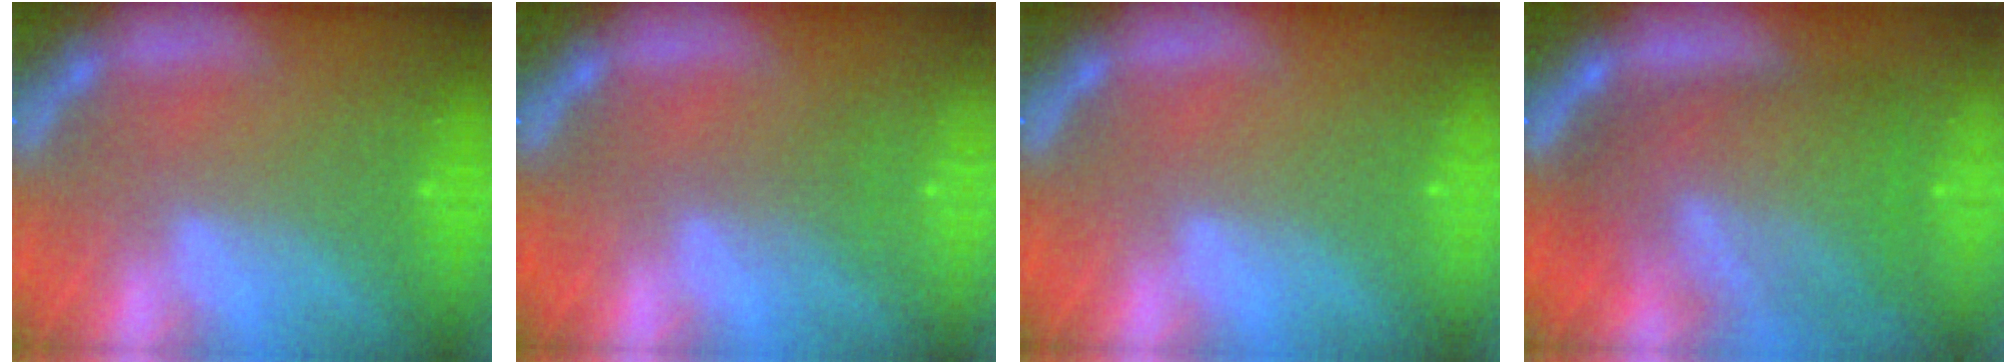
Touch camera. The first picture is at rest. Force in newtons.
{"total": 1.5}
{"total": 0.0}
{"total": 10.0}